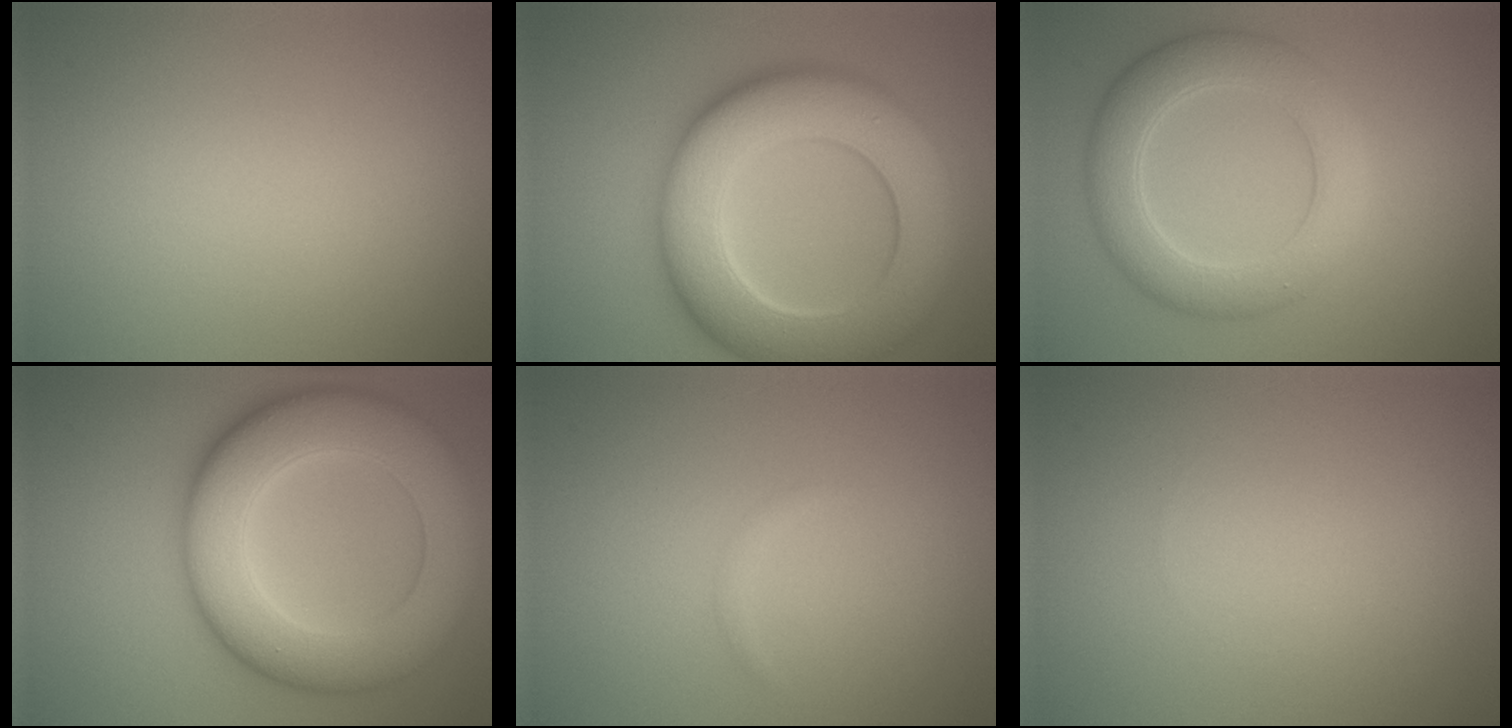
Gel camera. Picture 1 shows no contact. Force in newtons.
{"total": 12.0, "press": 12.0, "slide": 0.6}
{"total": 5.8, "press": 5.8, "slide": 0.1}
{"total": 11.7, "press": 11.7, "slide": 0.3}
{"total": 0.6, "press": 0.6, "slide": 0.1}
{"total": 0.0}